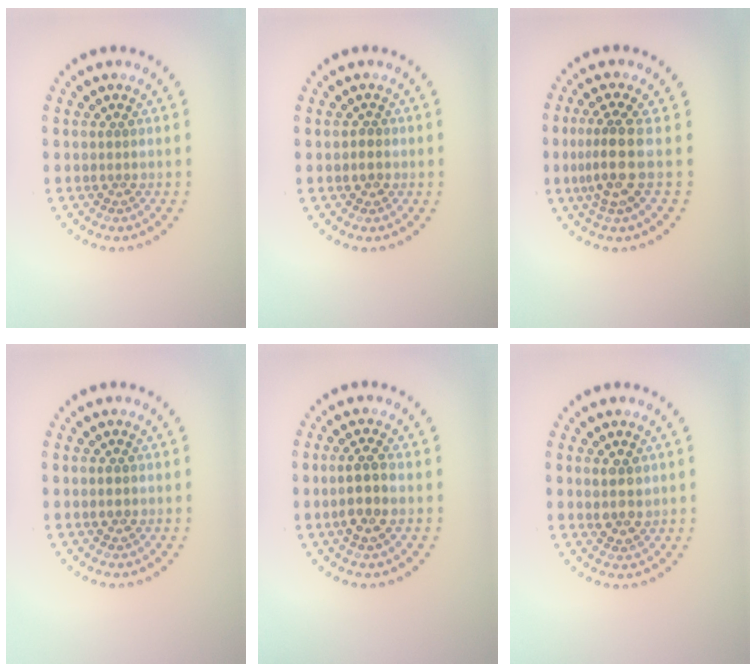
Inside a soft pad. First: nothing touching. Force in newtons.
{"total": 0.9, "press": 0.8, "slide": 0.3}
{"total": 3.6, "press": 2.7, "slide": 2.4}
{"total": 1.1, "press": 1.1, "slide": 0.2}
{"total": 2.9, "press": 2.7, "slide": 0.8}
{"total": 2.4, "press": 2.2, "slide": 1.0}